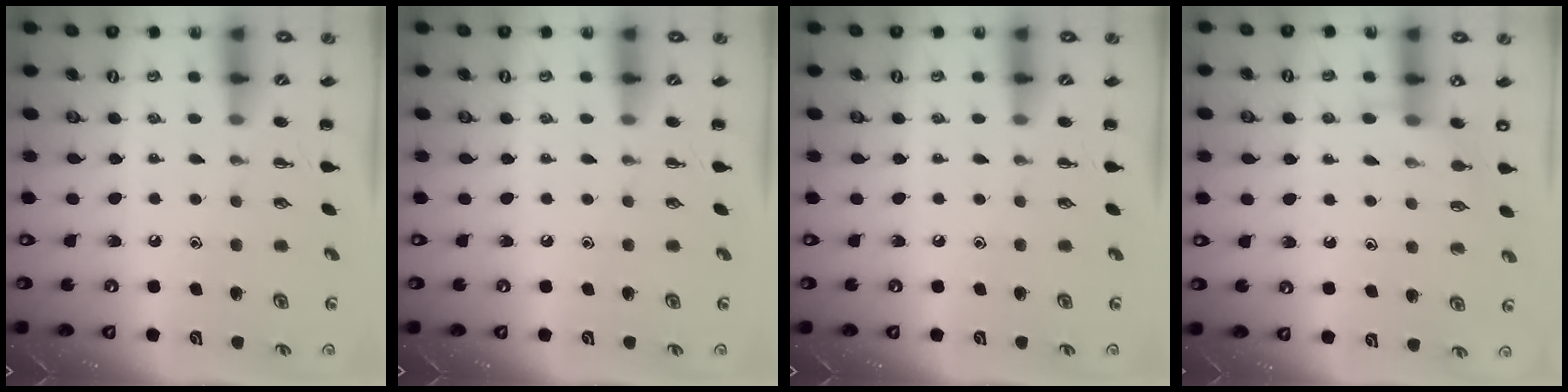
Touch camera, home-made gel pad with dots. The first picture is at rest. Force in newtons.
{"total": 0.0}
{"total": 0.0}
{"total": 7.2, "press": 7.2, "slide": 0.4}